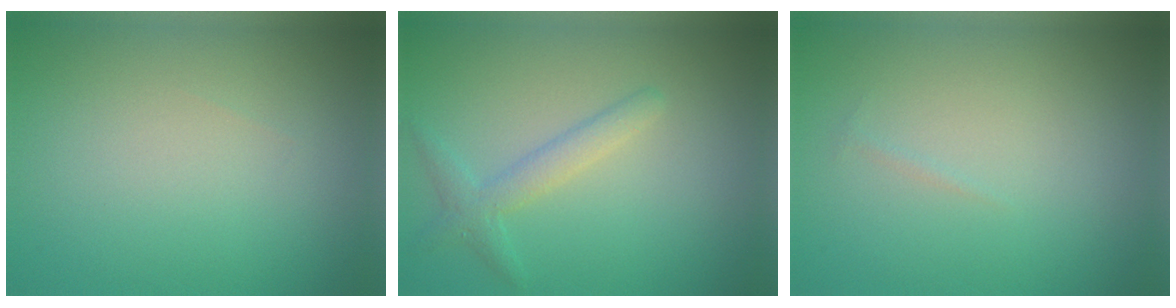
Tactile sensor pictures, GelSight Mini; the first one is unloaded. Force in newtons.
{"total": 2.3, "press": 2.3, "slide": 0.1}
{"total": 0.8, "press": 0.8, "slide": 0.2}